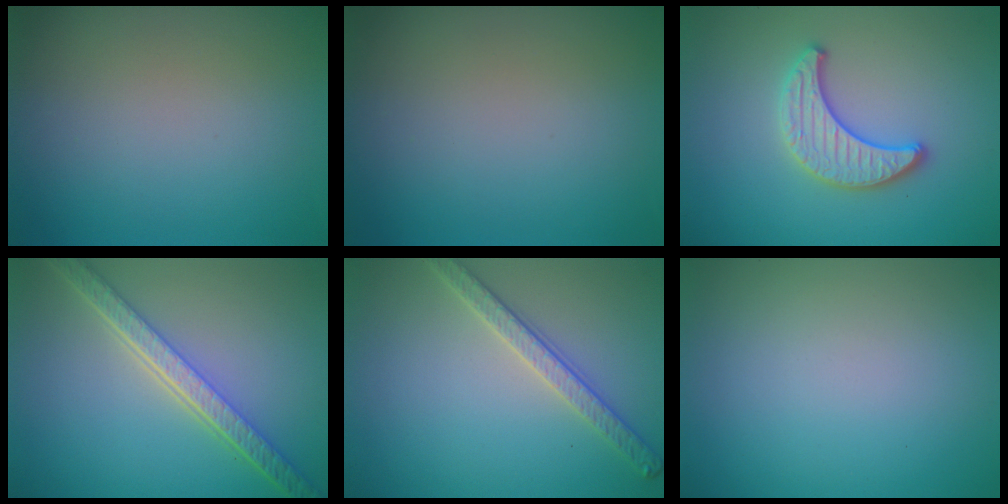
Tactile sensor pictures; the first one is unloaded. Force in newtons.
{"total": 0.0}
{"total": 3.3, "press": 3.2, "slide": 1.0}
{"total": 5.7, "press": 4.3, "slide": 3.7}
{"total": 2.8, "press": 2.7, "slide": 0.7}
{"total": 0.0}